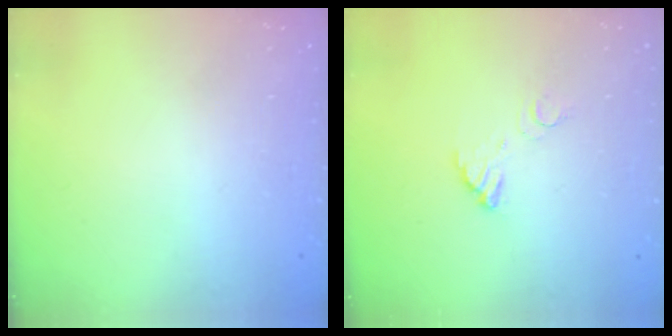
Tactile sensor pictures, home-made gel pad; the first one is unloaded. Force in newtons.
{"total": 3.6, "press": 3.6, "slide": 0.2}